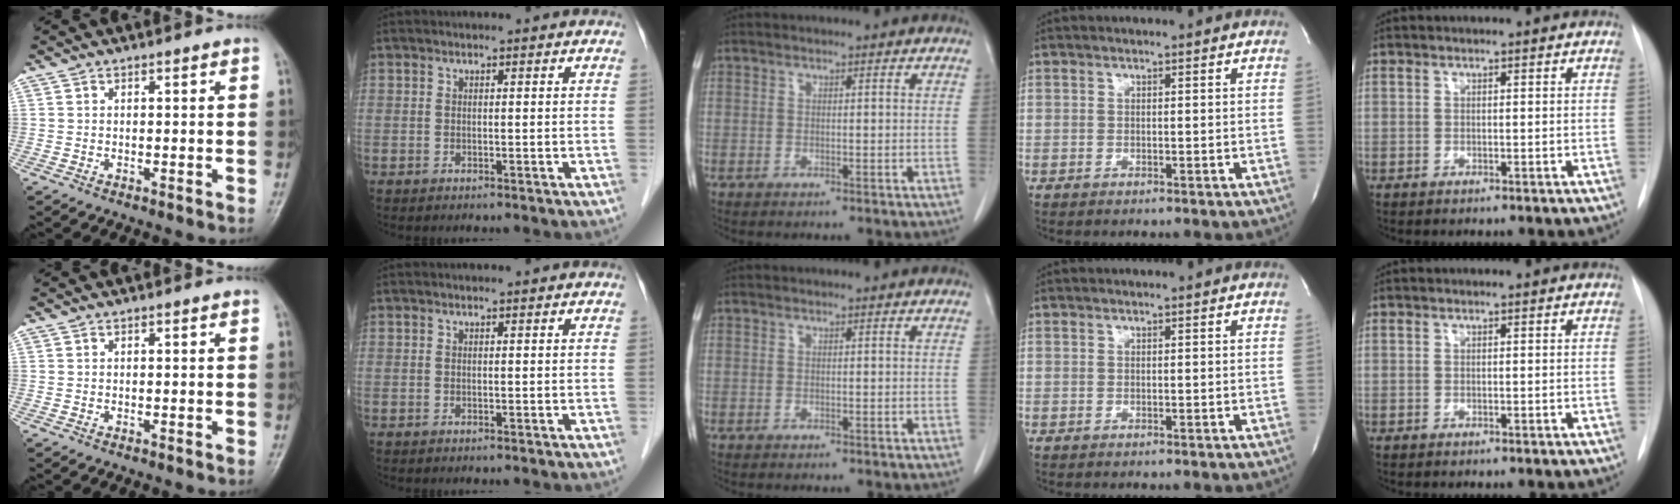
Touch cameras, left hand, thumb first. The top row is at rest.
{}